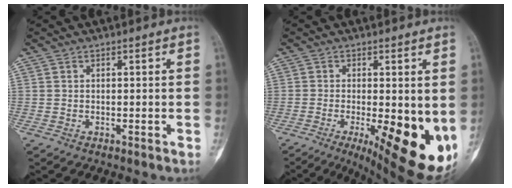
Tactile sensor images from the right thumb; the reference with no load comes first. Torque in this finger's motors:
{"motor_torque": [1.48, 2.64, 0.21, 0.12, 0.12]}